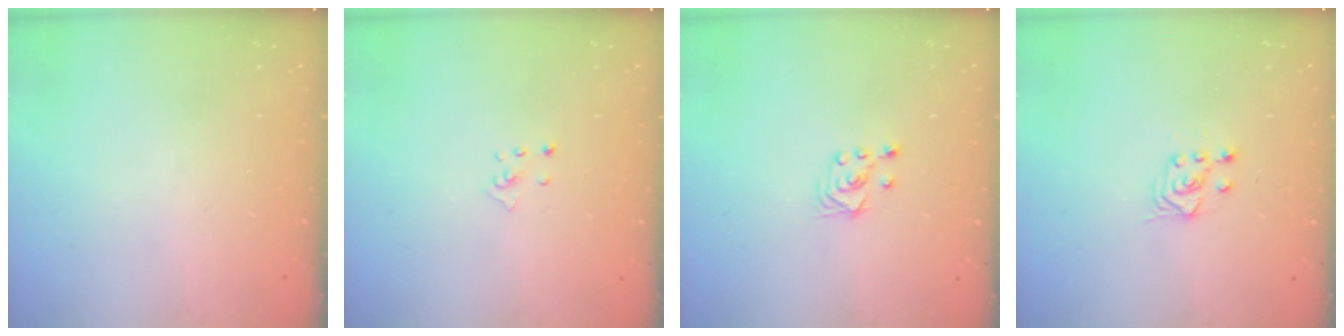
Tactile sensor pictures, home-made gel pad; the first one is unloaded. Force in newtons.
{"total": 2.9, "press": 2.9, "slide": 0.3}
{"total": 2.8, "press": 2.6, "slide": 1.1}
{"total": 3.8, "press": 3.6, "slide": 1.4}